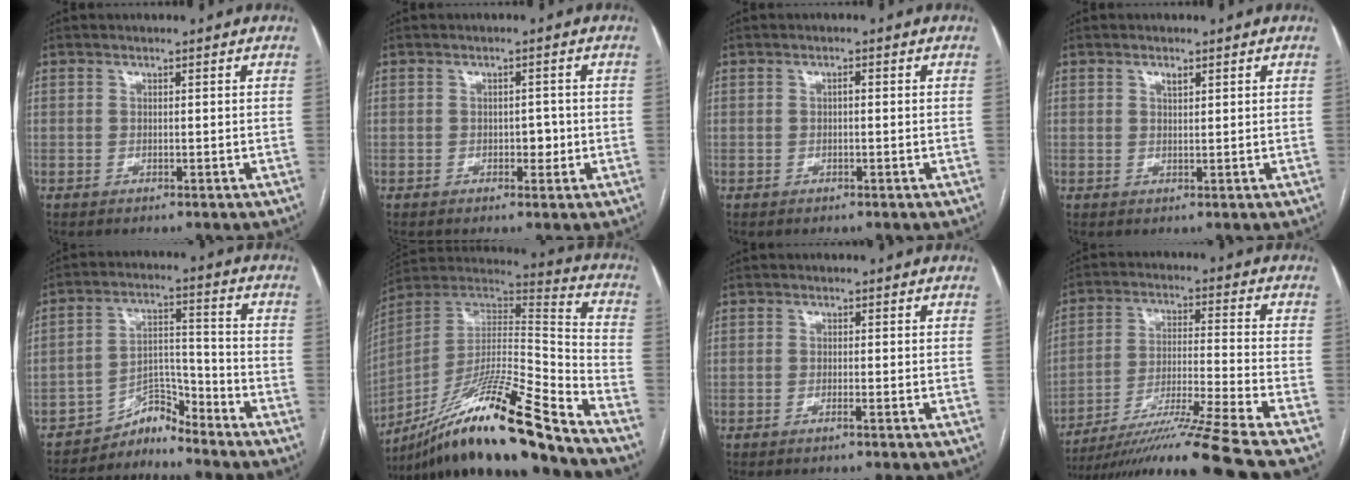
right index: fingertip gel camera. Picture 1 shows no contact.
{"total": 2.2, "force": [-0.5, 1.3, 1.6], "torque": [-0.018, 0.004, -0.005]}
{"total": 0.8, "force": [-0.1, 0.2, 0.8], "torque": [-0.014, 0.003, -0.002]}
{"total": 1.2, "force": [0.7, 0.4, 0.8], "torque": [-0.016, 0.000, 0.012]}
{"total": 5.3, "force": [-5.2, 0.7, -0.4], "torque": [0.019, 0.030, -0.087]}
{"total": 22.6, "force": [-17.1, -0.2, 14.9], "torque": [-0.261, -0.005, -0.309]}
{"total": 0.8, "force": [-0.4, -0.2, 0.6], "torque": [-0.011, 0.001, -0.009]}
{"total": 17.8, "force": [-14.5, -3.6, 9.6], "torque": [-0.170, -0.021, -0.250]}